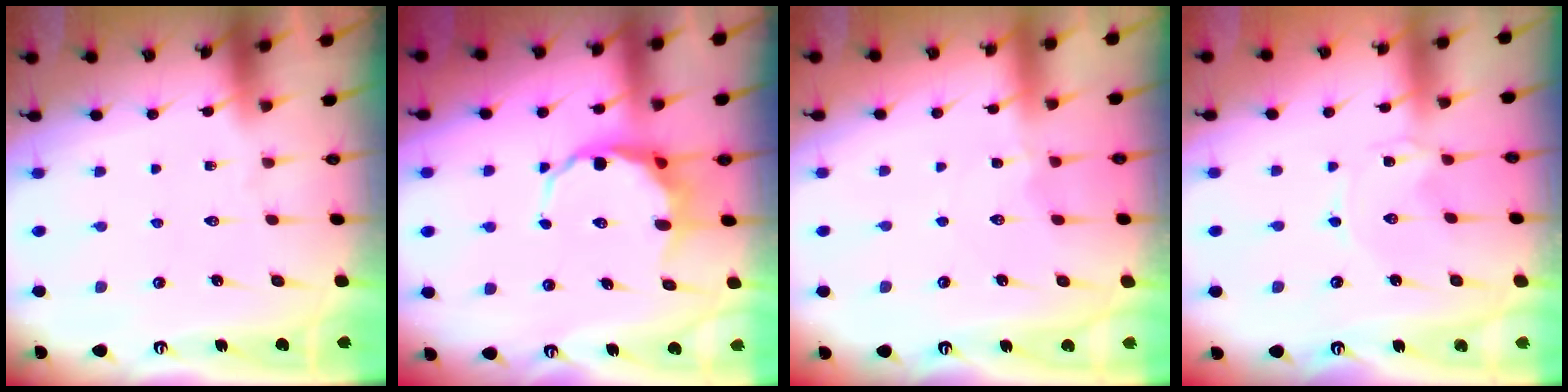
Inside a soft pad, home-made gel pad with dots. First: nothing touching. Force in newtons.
{"total": 7.7, "press": 7.5, "slide": 1.7}
{"total": 2.3, "press": 2.2, "slide": 0.5}
{"total": 0.0}